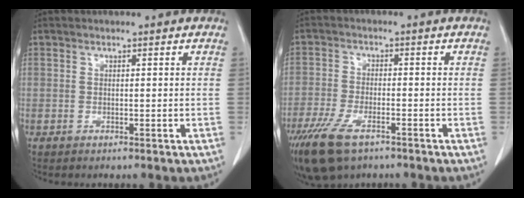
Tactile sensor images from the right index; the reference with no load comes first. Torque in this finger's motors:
{"motor_torque": [1.35, -0.77, 0.46, 0.17]}